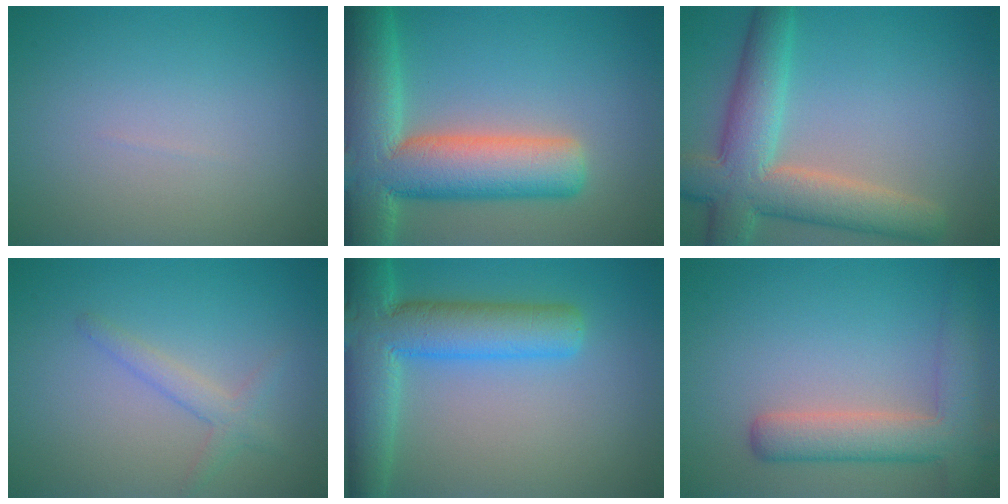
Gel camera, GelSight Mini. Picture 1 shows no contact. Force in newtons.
{"total": 12.4, "press": 12.4, "slide": 1.0}
{"total": 8.1, "press": 8.1, "slide": 0.8}
{"total": 1.9, "press": 1.9, "slide": 0.1}
{"total": 8.6, "press": 8.6, "slide": 0.5}
{"total": 5.3, "press": 5.3, "slide": 0.4}